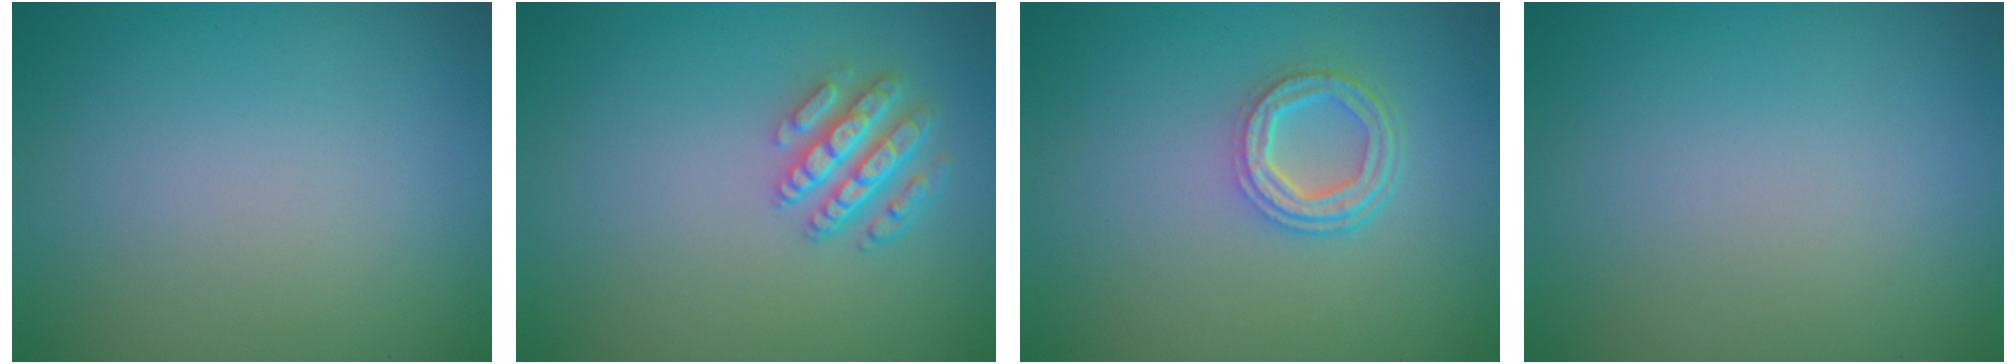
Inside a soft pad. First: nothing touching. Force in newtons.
{"total": 3.8, "press": 3.4, "slide": 1.6}
{"total": 3.8, "press": 2.9, "slide": 2.5}
{"total": 0.0}